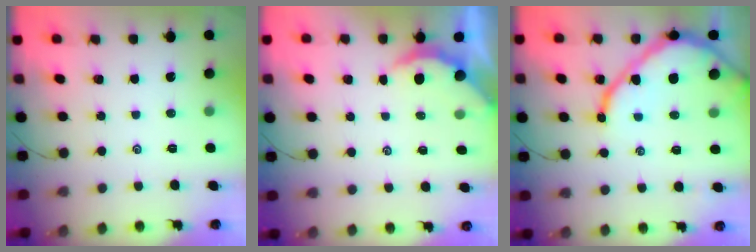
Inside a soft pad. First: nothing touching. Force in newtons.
{"total": 2.4, "press": 2.3, "slide": 0.4}
{"total": 13.1, "press": 13.0, "slide": 1.3}